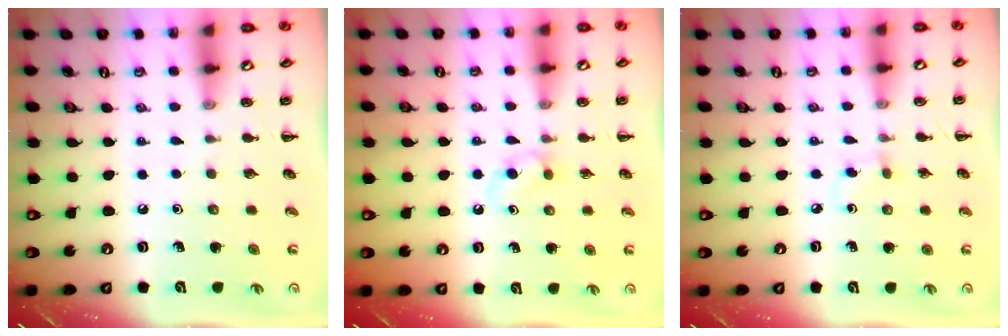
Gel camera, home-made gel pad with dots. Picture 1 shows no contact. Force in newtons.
{"total": 3.7, "press": 3.4, "slide": 1.6}
{"total": 2.6, "press": 2.4, "slide": 1.2}